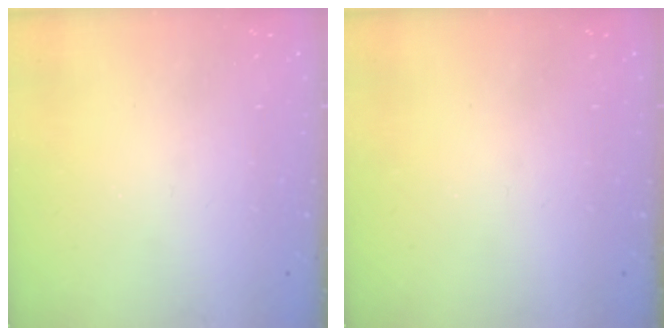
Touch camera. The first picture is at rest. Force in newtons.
{"total": 0.0}